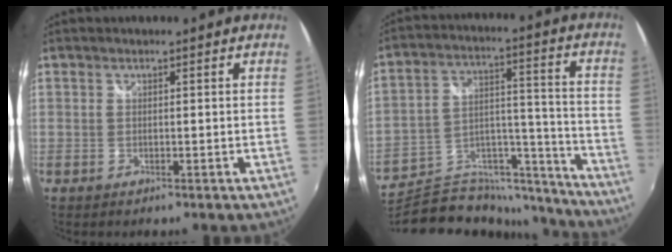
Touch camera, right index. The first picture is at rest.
{"total": 22.5, "force": [-18.8, 9.1, 8.5], "torque": [-0.139, 0.047, -0.269]}